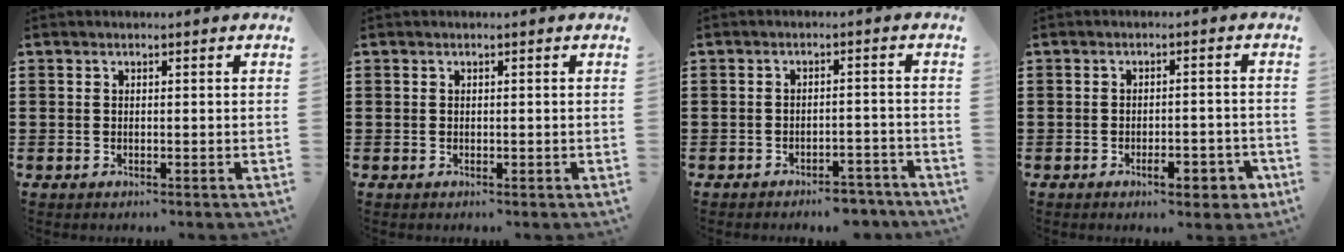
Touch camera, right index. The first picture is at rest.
{"total": 0.0}
{"total": 3.5, "force": [-3.4, 0.3, 0.9], "torque": [-0.018, 0.003, -0.068]}
{"total": 5.2, "force": [-2.9, 1.8, 3.8], "torque": [-0.050, -0.002, -0.050]}